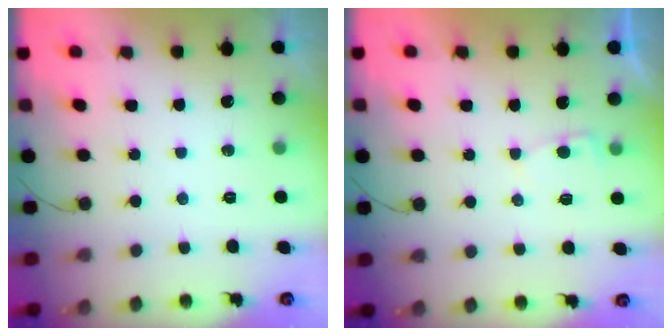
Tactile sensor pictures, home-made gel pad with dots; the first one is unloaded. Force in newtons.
{"total": 2.3, "press": 2.3, "slide": 0.2}